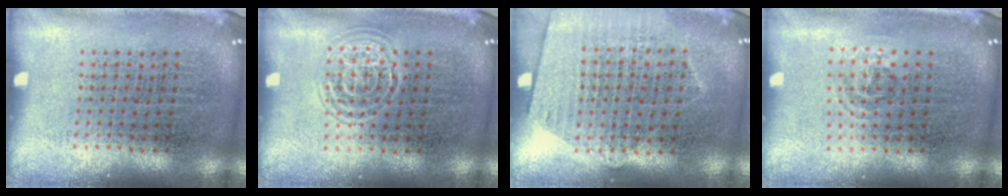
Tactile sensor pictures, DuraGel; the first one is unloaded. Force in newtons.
{"total": 1.4, "press": 1.3, "slide": 0.3}
{"total": 1.2, "press": 1.1, "slide": 0.6}
{"total": 0.9, "press": 0.6, "slide": 0.6}